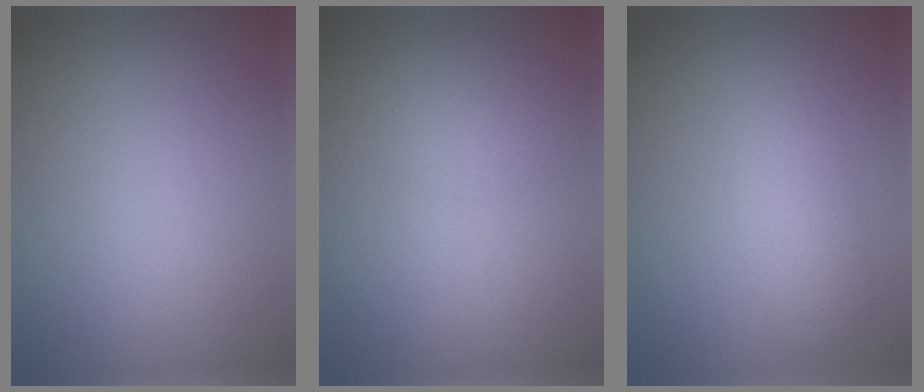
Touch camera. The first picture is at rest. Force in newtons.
{"total": 1.3, "press": 1.3, "slide": 0.0}
{"total": 2.7, "press": 2.7, "slide": 0.0}